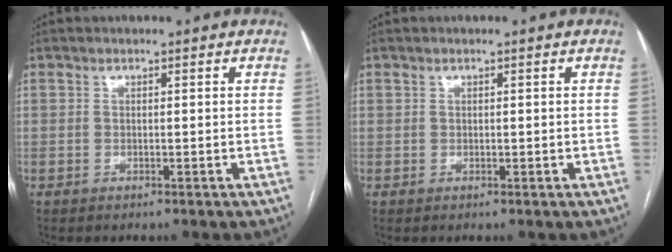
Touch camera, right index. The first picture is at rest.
{"total": 0.5, "force": [0.3, 0.4, 0.1], "torque": [0.003, 0.006, 0.006]}